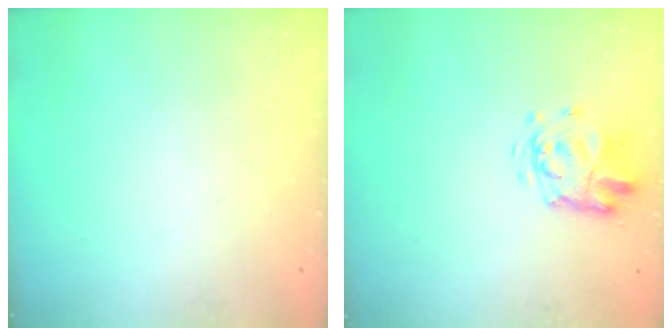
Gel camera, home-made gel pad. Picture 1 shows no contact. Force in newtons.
{"total": 3.7, "press": 3.4, "slide": 1.6}